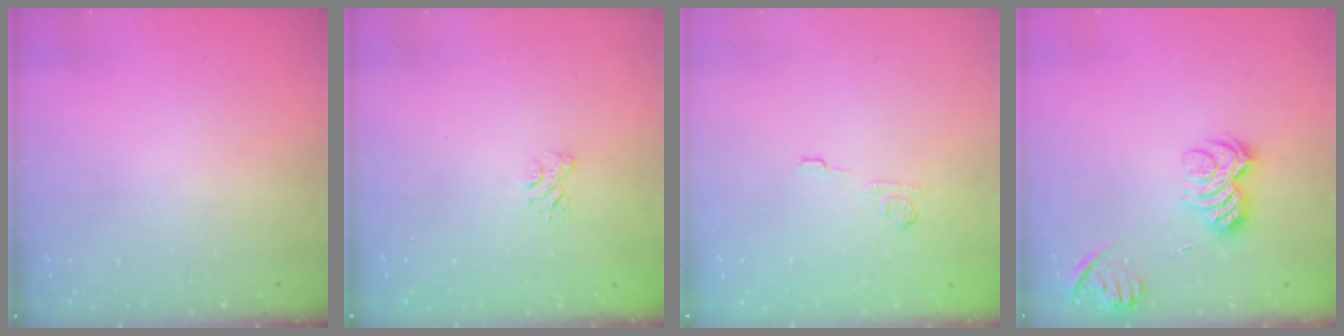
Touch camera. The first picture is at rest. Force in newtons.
{"total": 4.7, "press": 4.5, "slide": 1.2}
{"total": 6.1, "press": 5.9, "slide": 1.3}
{"total": 8.9, "press": 8.9, "slide": 0.3}